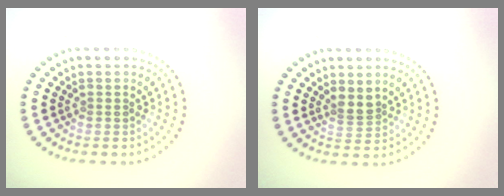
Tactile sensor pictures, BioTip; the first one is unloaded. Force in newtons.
{"total": 1.8, "press": 1.5, "slide": 1.1}